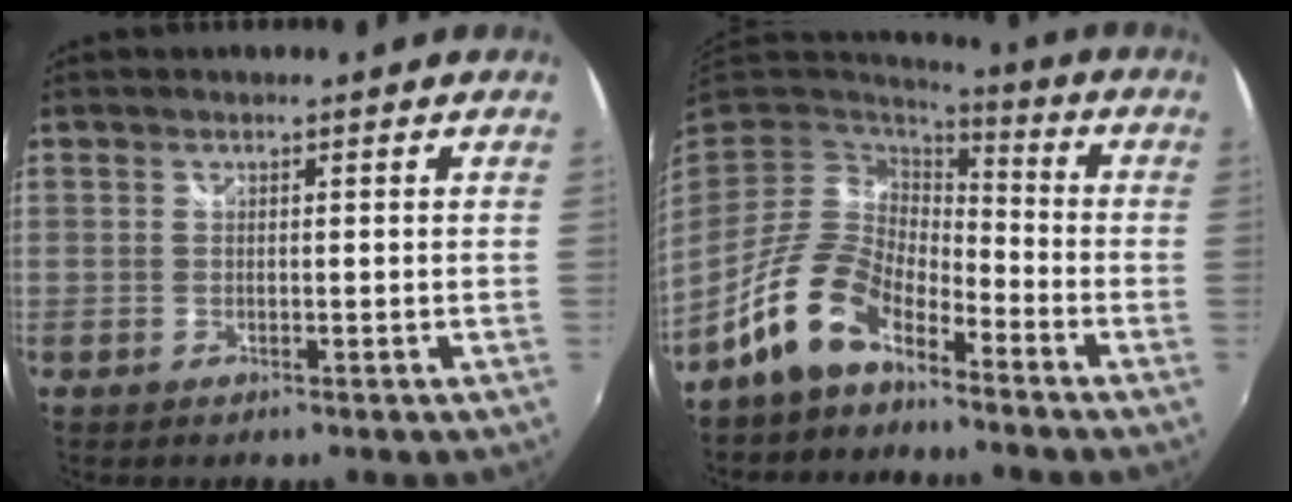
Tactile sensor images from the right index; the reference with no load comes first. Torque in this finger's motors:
{"motor_torque": [0.55, -0.47, 0.73, 0.16]}